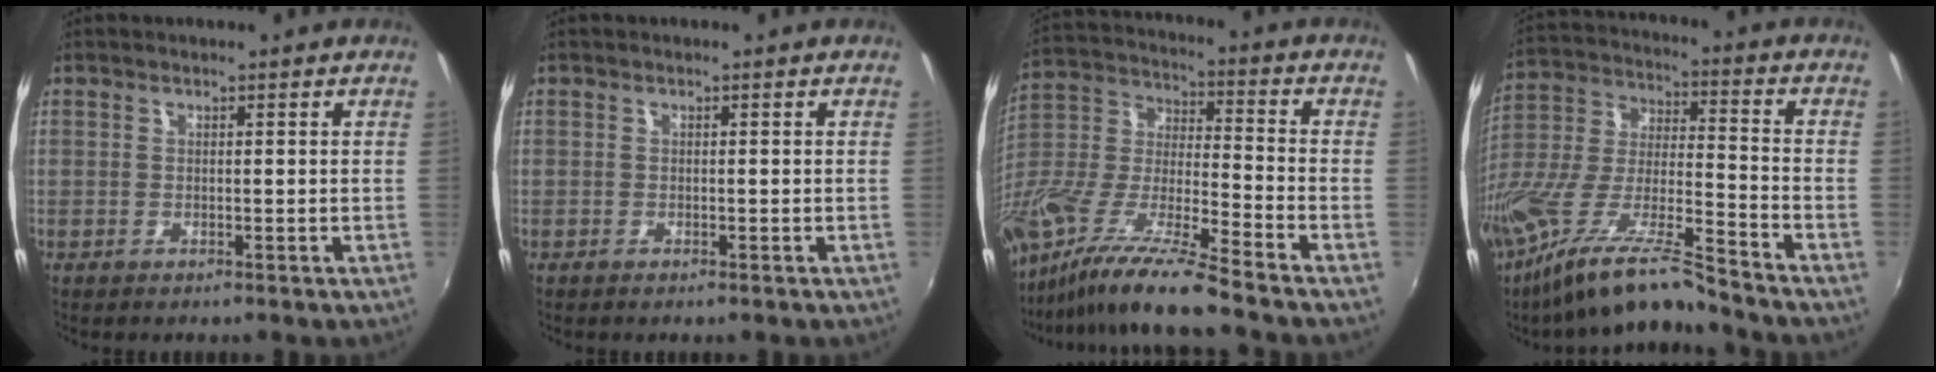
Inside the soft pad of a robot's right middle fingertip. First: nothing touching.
{"total": 0.6, "force": [-0.6, 0.2, 0.2], "torque": [-0.003, 0.001, -0.007]}
{"total": 18.9, "force": [-14.6, 0.7, 12.1], "torque": [-0.232, -0.034, -0.282]}
{"total": 16.8, "force": [-13.3, 1.0, 10.2], "torque": [-0.203, -0.025, -0.255]}